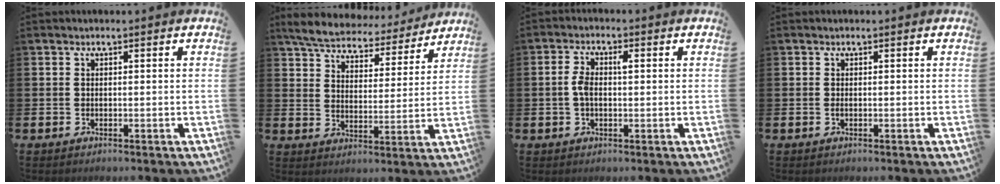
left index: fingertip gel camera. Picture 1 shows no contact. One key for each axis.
{"total": 6.9, "fx": 6.6, "fy": 1.6, "fz": 1.4, "tx": -0.062, "ty": -0.040, "tz": 0.117}
{"total": 3.3, "fx": 0.2, "fy": 1.7, "fz": 2.9, "tx": -0.053, "ty": 0.007, "tz": 0.001}
{"total": 0.0}